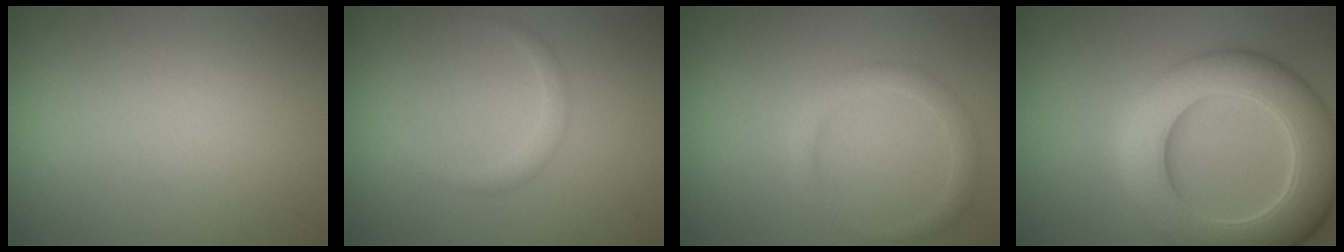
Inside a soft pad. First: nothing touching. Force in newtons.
{"total": 1.2, "press": 1.1, "slide": 0.2}
{"total": 1.9, "press": 1.9, "slide": 0.1}
{"total": 9.5, "press": 9.5, "slide": 0.3}